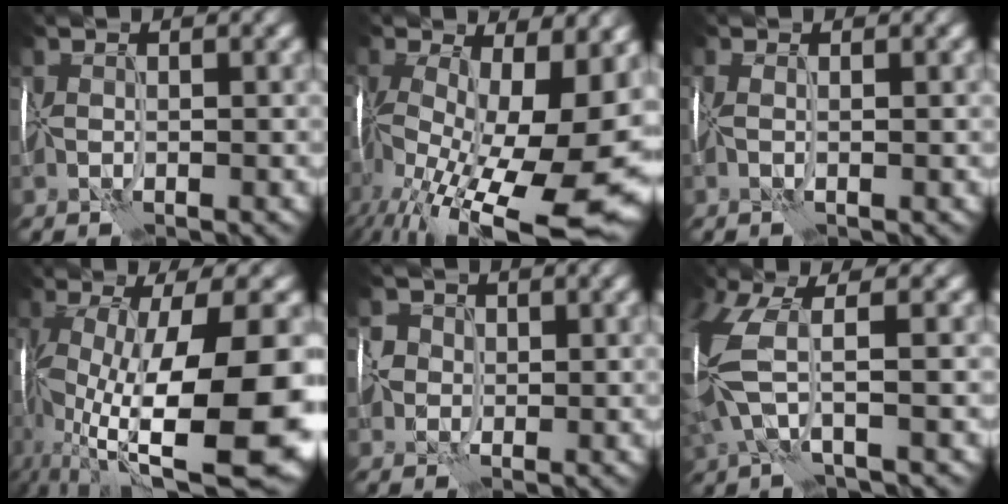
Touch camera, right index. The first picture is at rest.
{"total": 17.5, "force": [-4.0, 8.1, 14.9], "torque": [-0.253, -0.047, -0.038]}
{"total": 1.4, "force": [0.1, 0.6, 1.3], "torque": [-0.020, 0.001, 0.001]}
{"total": 15.4, "force": [-2.2, 5.5, 14.2], "torque": [-0.262, -0.007, -0.026]}
{"total": 2.3, "force": [0.3, 2.3, 0.3], "torque": [0.000, 0.008, -0.004]}
{"total": 6.0, "force": [0.1, 2.4, 5.5], "torque": [-0.162, 0.007, -0.013]}